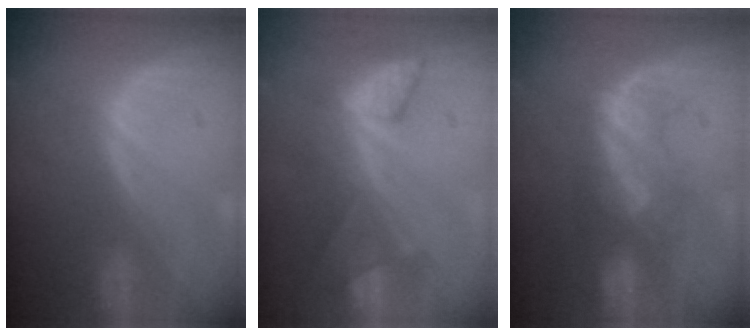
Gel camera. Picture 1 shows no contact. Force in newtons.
{"total": 7.7, "press": 6.8, "slide": 3.6}
{"total": 6.1, "press": 6.0, "slide": 1.2}